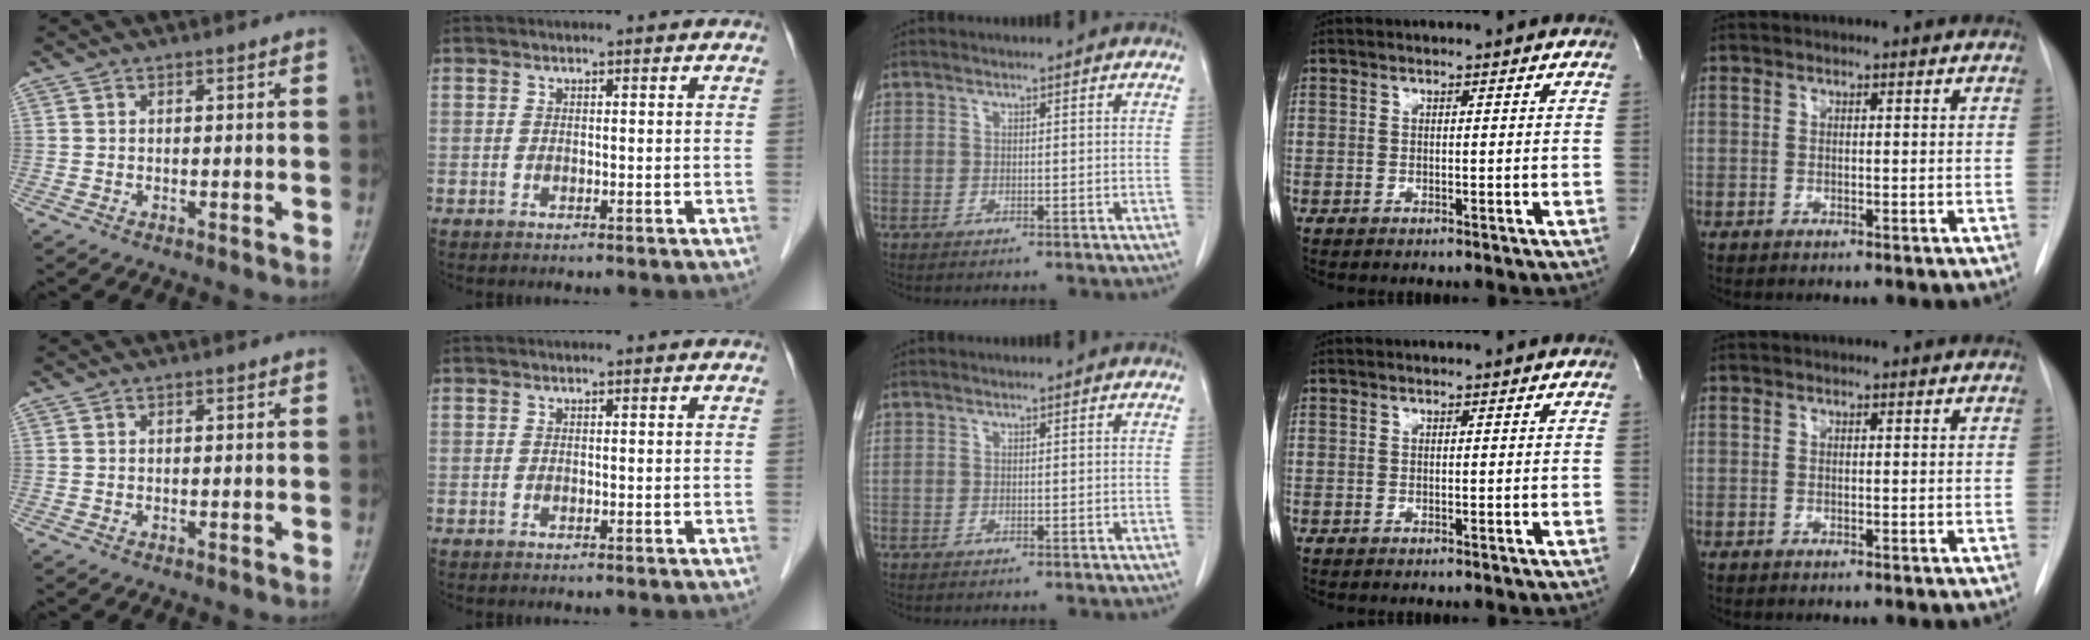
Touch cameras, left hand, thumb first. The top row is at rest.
{}